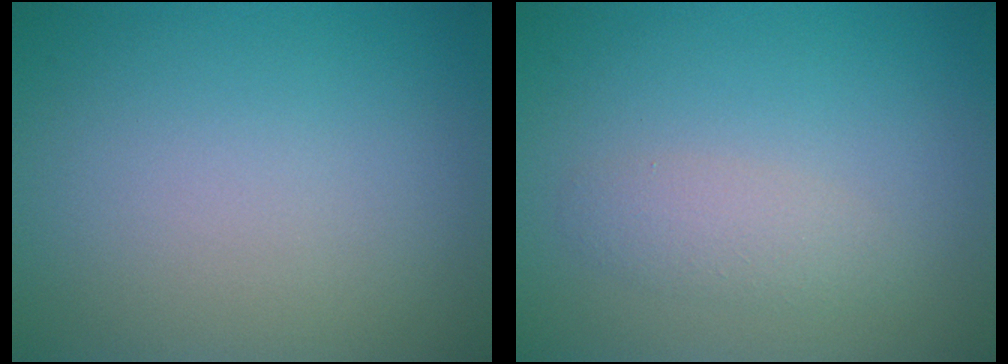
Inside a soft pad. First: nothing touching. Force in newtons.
{"total": 1.7, "press": 1.7, "slide": 0.1}